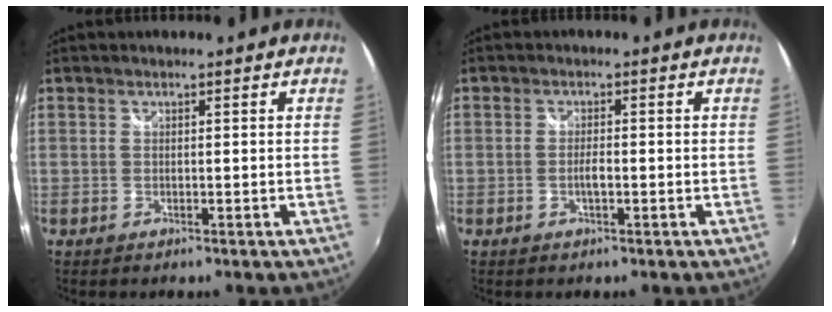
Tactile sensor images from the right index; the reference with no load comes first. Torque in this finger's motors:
{"motor_torque": [0.54, -0.13, 0.19, 0.05]}